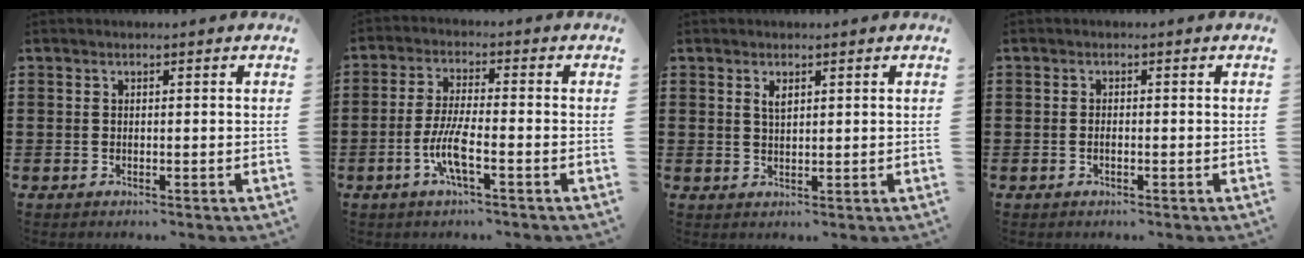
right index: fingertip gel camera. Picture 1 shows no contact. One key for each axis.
{"total": 6.2, "fx": -2.6, "fy": 1.2, "fz": 5.5, "tx": -0.126, "ty": -0.014, "tz": -0.055}
{"total": 1.8, "fx": 1.0, "fy": 0.7, "fz": 1.3, "tx": -0.028, "ty": 0.003, "tz": 0.017}
{"total": 0.8, "fx": -0.3, "fy": 0.3, "fz": 0.7, "tx": -0.015, "ty": -0.004, "tz": -0.004}